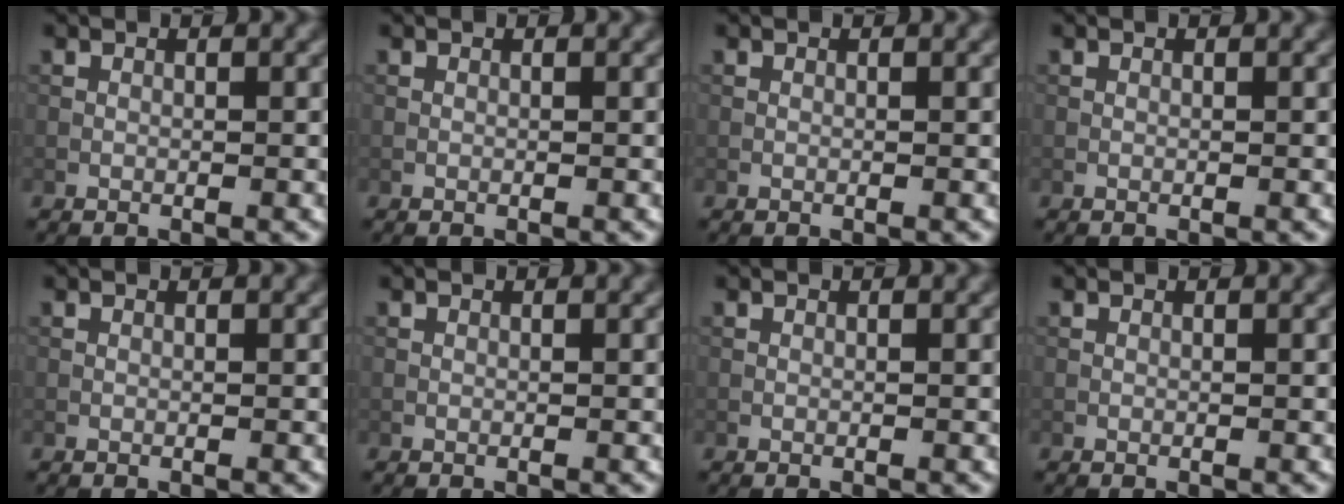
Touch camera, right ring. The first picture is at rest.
{"total": 0.0}
{"total": 0.0}
{"total": 0.0}
{"total": 0.0}
{"total": 0.0}
{"total": 0.0}
{"total": 0.0}